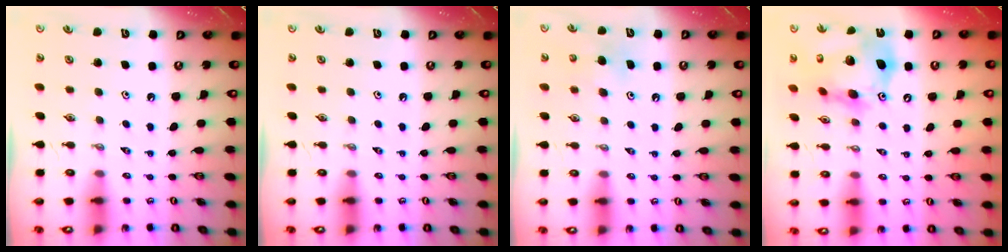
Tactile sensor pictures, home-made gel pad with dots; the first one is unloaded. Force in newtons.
{"total": 0.0}
{"total": 5.3, "press": 5.2, "slide": 1.0}
{"total": 19.4, "press": 19.3, "slide": 2.1}